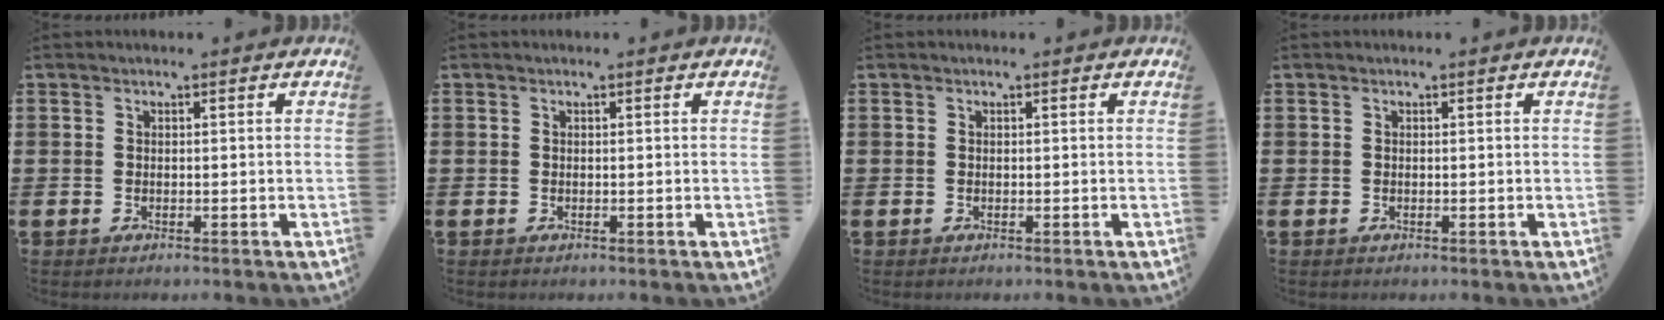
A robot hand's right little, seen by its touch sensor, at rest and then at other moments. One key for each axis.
{"total": 0.0}
{"total": 0.0}
{"total": 0.0}